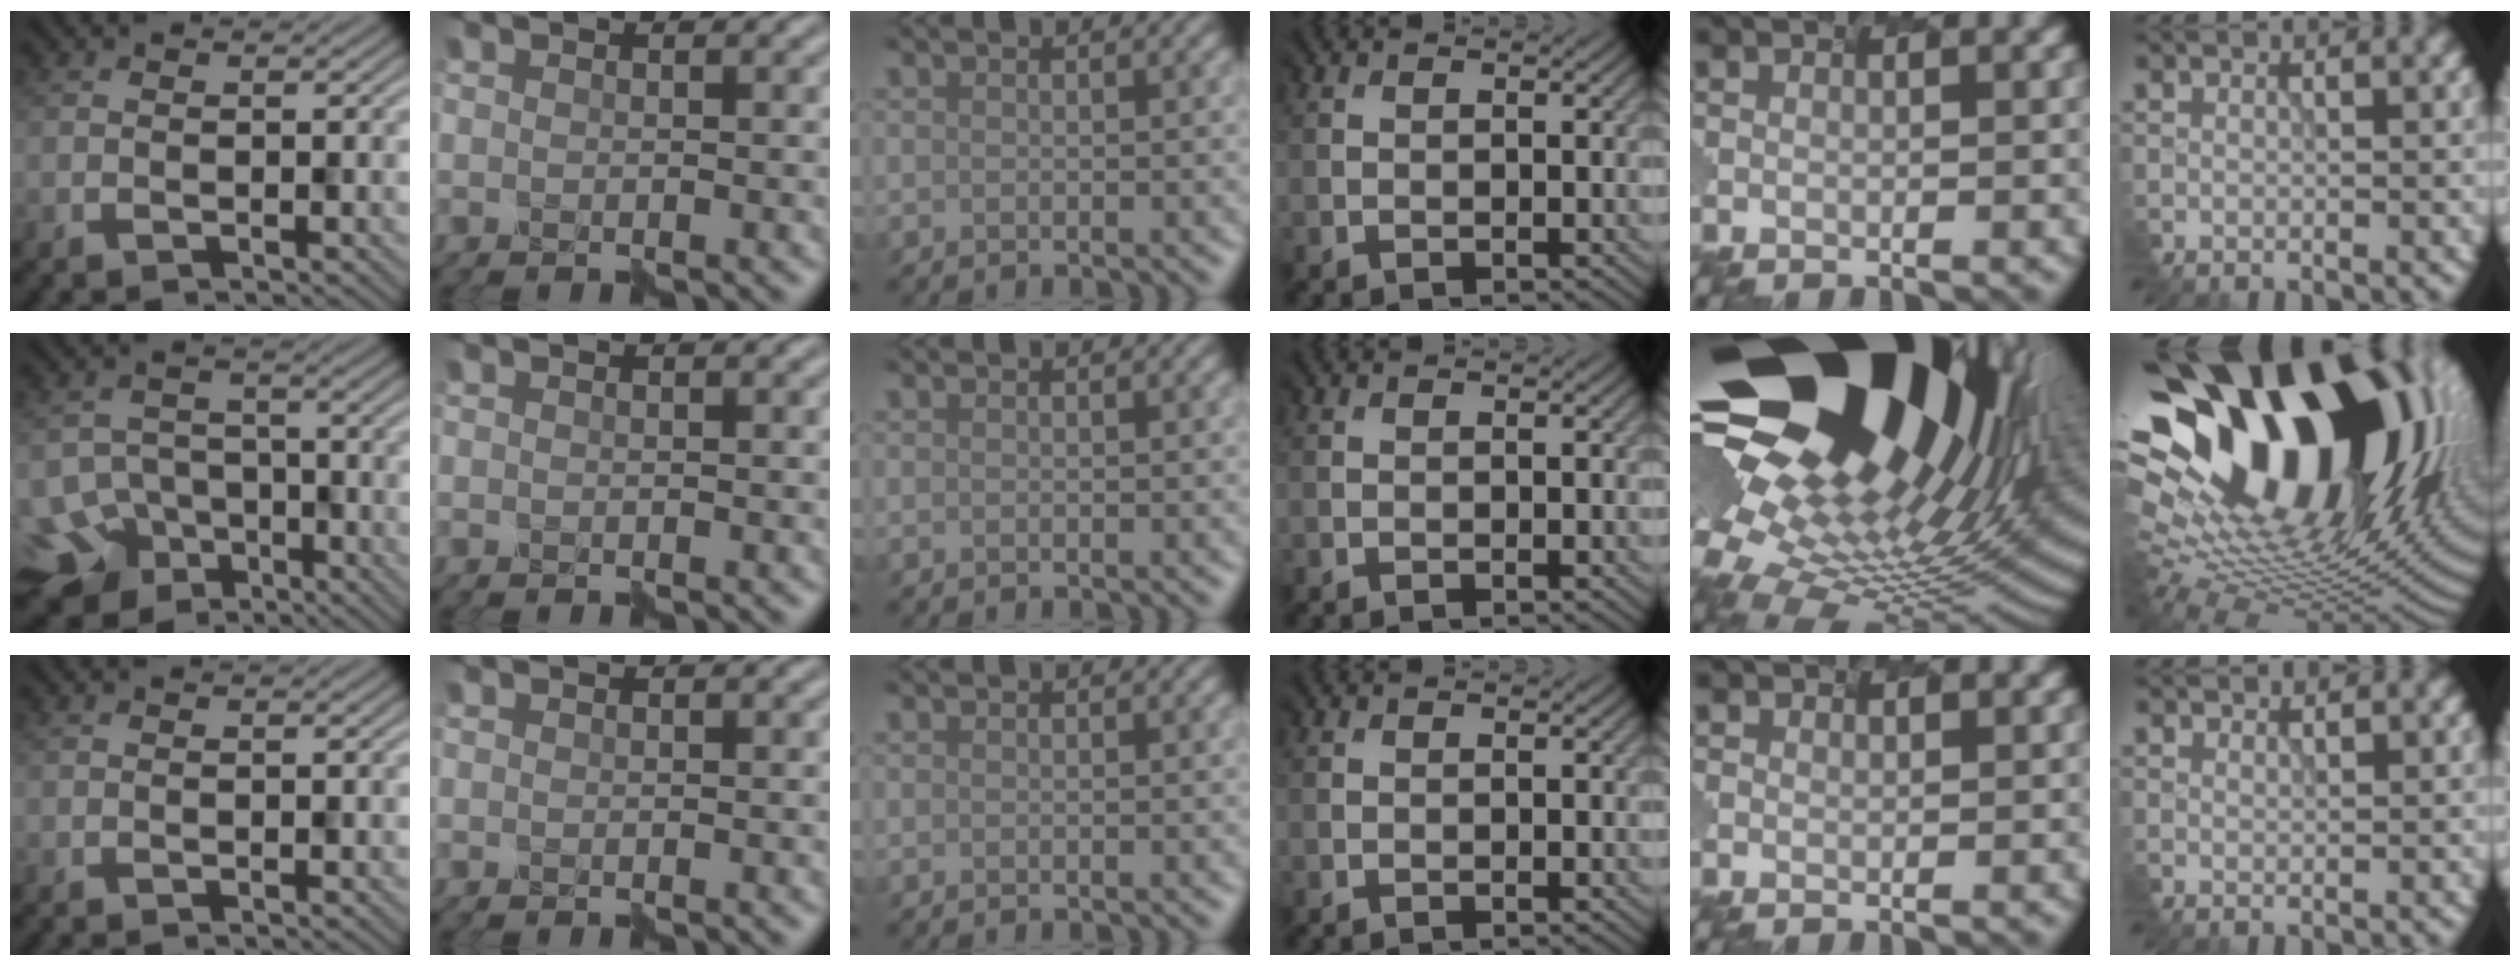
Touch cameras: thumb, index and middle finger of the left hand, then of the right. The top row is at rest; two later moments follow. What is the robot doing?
{"motion": "assemble", "object": "hinged jar"}